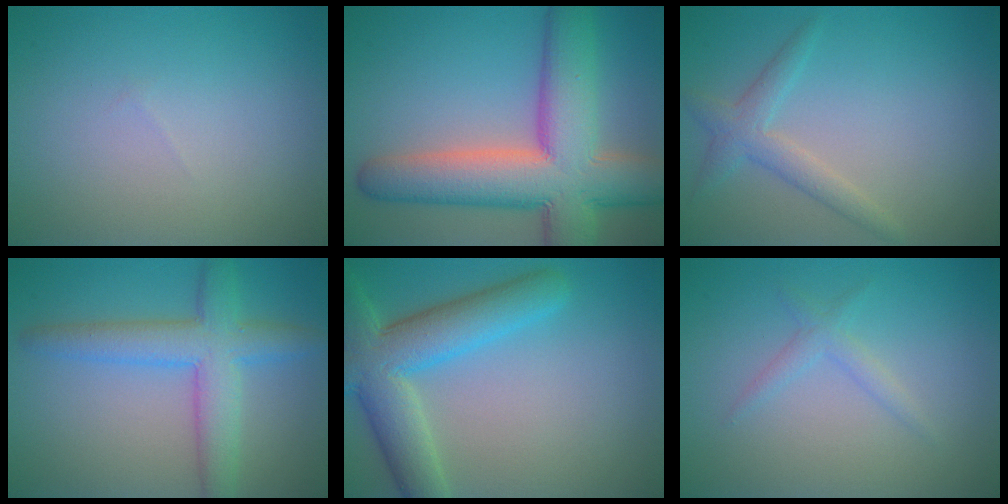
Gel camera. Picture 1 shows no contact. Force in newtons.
{"total": 12.0, "press": 12.0, "slide": 0.8}
{"total": 2.4, "press": 2.4, "slide": 0.2}
{"total": 5.6, "press": 5.6, "slide": 0.3}
{"total": 7.5, "press": 7.5, "slide": 0.4}
{"total": 1.4, "press": 1.4, "slide": 0.0}